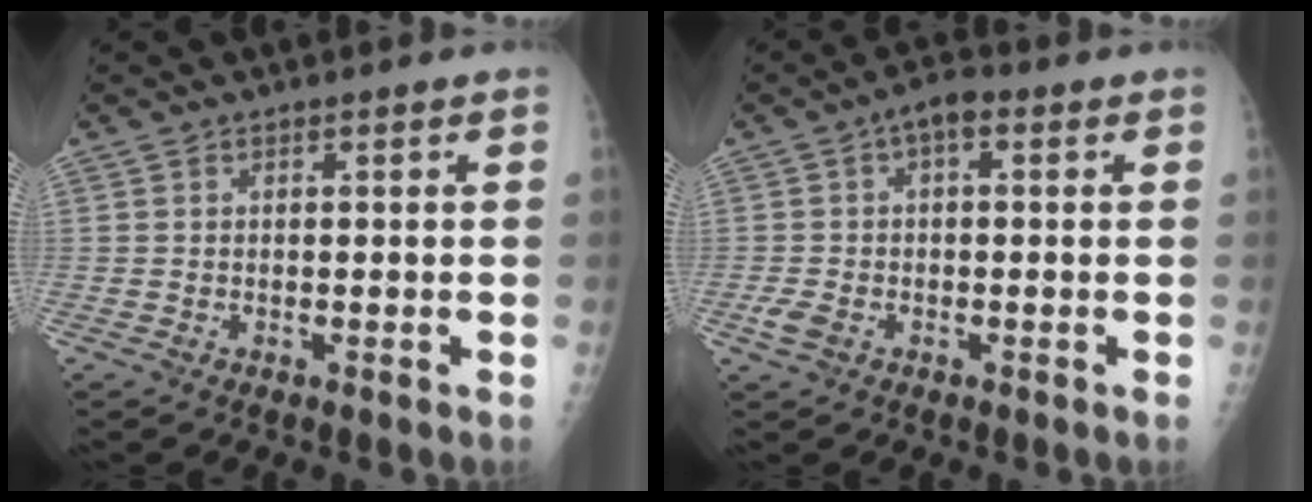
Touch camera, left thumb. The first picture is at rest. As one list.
[{"total": 6.2, "force": [0.2, 3.8, 4.9], "torque": [-0.088, 0.014, -0.002]}]